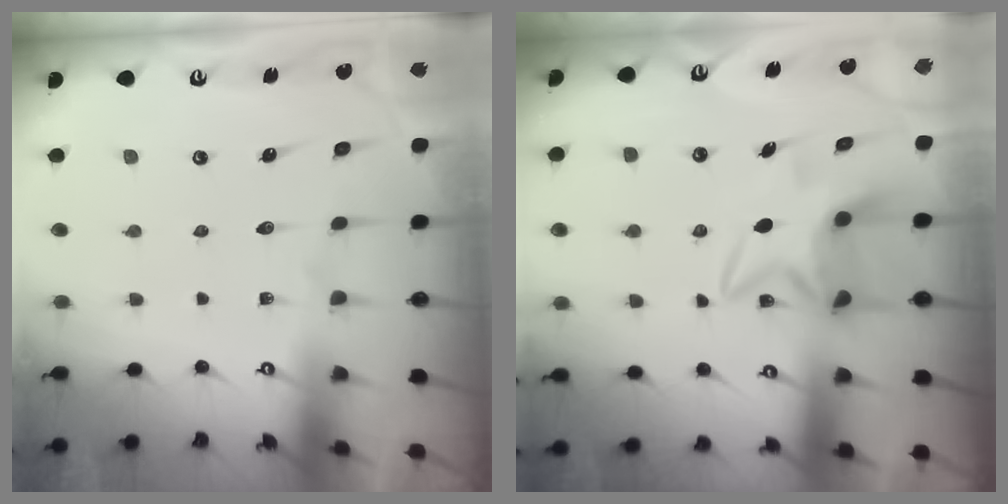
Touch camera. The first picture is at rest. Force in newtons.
{"total": 6.1, "press": 6.0, "slide": 0.7}